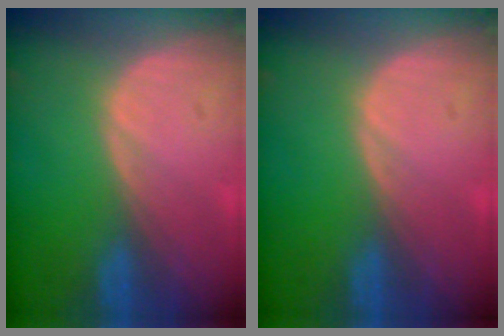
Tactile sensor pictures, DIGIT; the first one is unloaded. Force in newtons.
{"total": 0.0}